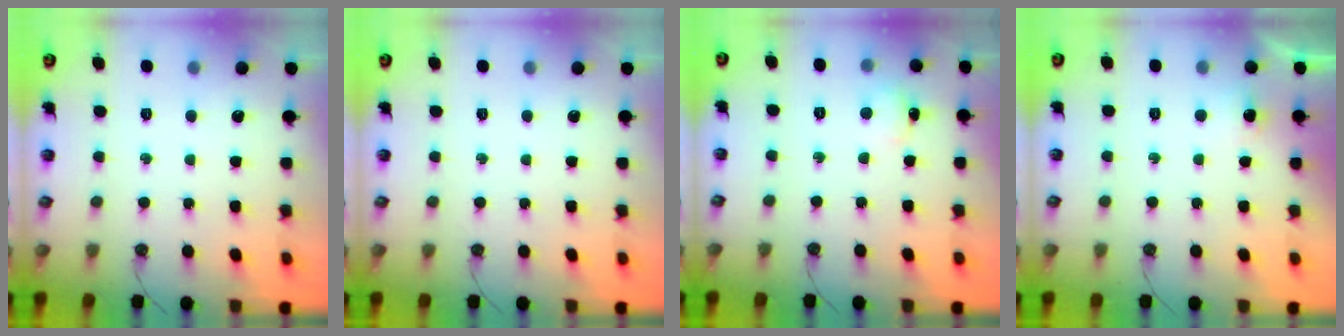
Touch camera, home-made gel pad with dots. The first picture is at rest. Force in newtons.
{"total": 0.0}
{"total": 4.0, "press": 4.0, "slide": 0.5}
{"total": 4.9, "press": 4.6, "slide": 1.4}